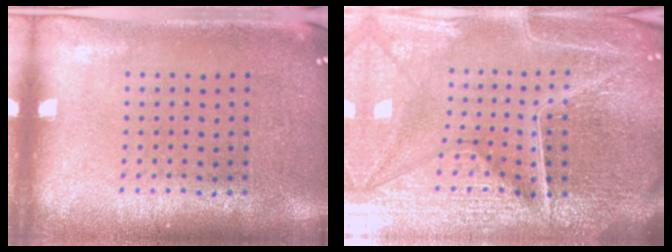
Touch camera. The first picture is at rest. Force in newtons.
{"total": 6.9, "press": 6.1, "slide": 3.3}